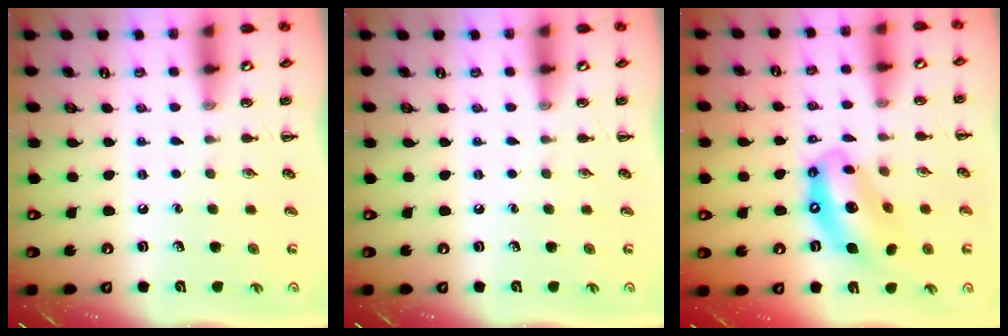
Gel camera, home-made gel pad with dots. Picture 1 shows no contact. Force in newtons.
{"total": 0.0}
{"total": 12.8, "press": 12.3, "slide": 3.5}